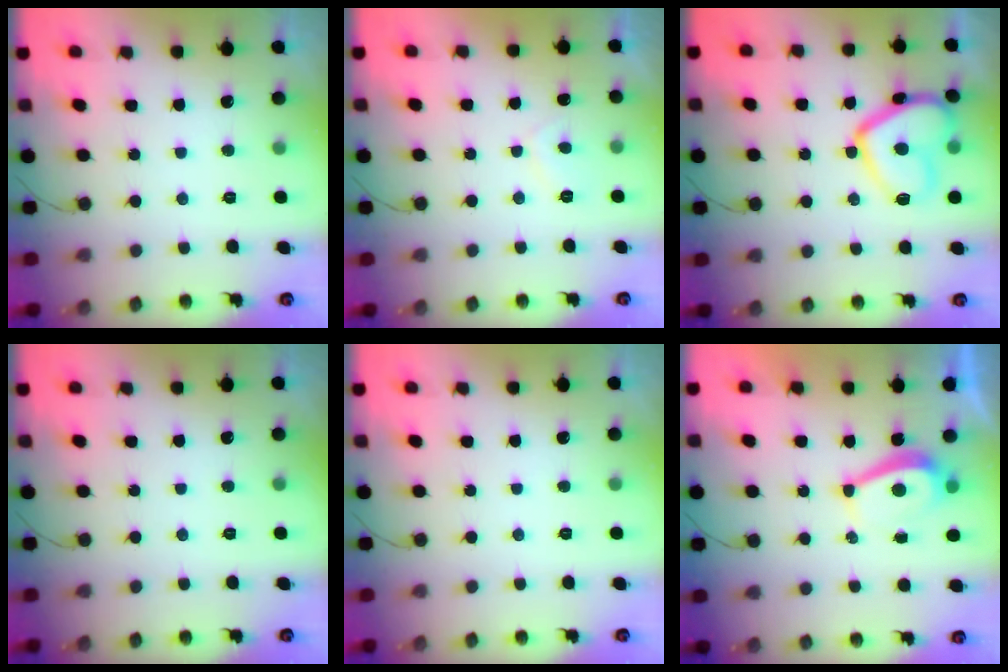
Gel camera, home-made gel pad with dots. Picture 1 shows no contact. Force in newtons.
{"total": 1.7, "press": 1.6, "slide": 0.7}
{"total": 13.2, "press": 13.2, "slide": 1.2}
{"total": 0.0}
{"total": 0.0}
{"total": 5.5, "press": 5.5, "slide": 0.7}